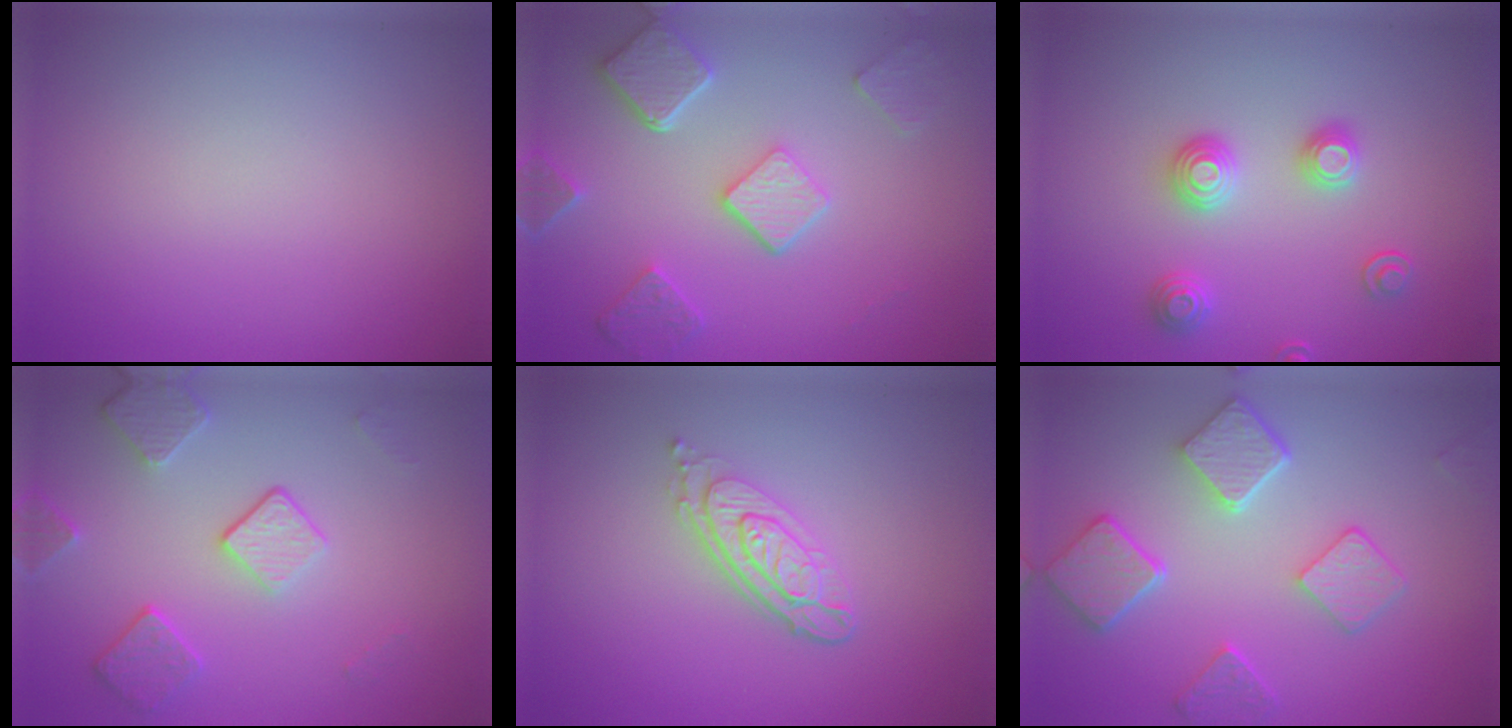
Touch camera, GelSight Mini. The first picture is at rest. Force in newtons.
{"total": 5.2, "press": 4.0, "slide": 3.4}
{"total": 2.9, "press": 2.7, "slide": 1.1}
{"total": 4.0, "press": 3.2, "slide": 2.5}
{"total": 3.8, "press": 2.9, "slide": 2.6}
{"total": 5.4, "press": 4.4, "slide": 3.2}